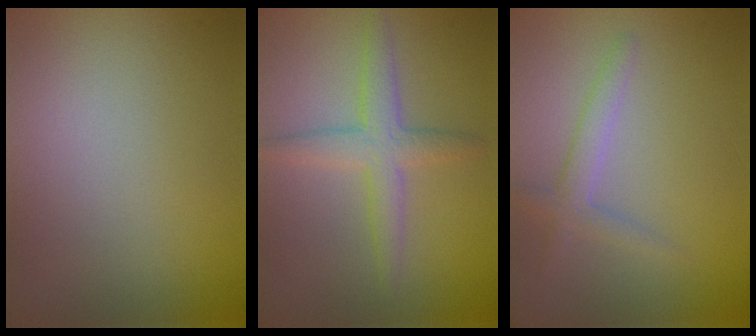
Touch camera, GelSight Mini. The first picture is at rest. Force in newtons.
{"total": 2.9, "press": 2.9, "slide": 0.1}
{"total": 1.9, "press": 1.9, "slide": 0.1}